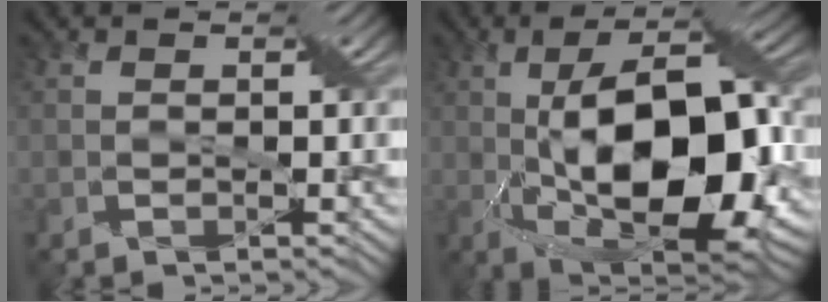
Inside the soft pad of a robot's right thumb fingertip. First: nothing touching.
{"total": 14.1, "force": [-0.6, 5.4, 13.1], "torque": [-0.222, 0.003, -0.003]}